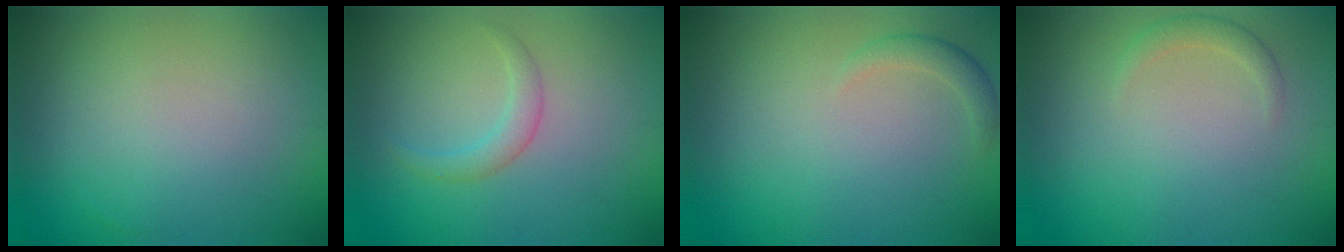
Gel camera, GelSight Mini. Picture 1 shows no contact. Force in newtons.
{"total": 1.7, "press": 1.7, "slide": 0.1}
{"total": 1.5, "press": 1.5, "slide": 0.1}
{"total": 1.4, "press": 1.4, "slide": 0.1}